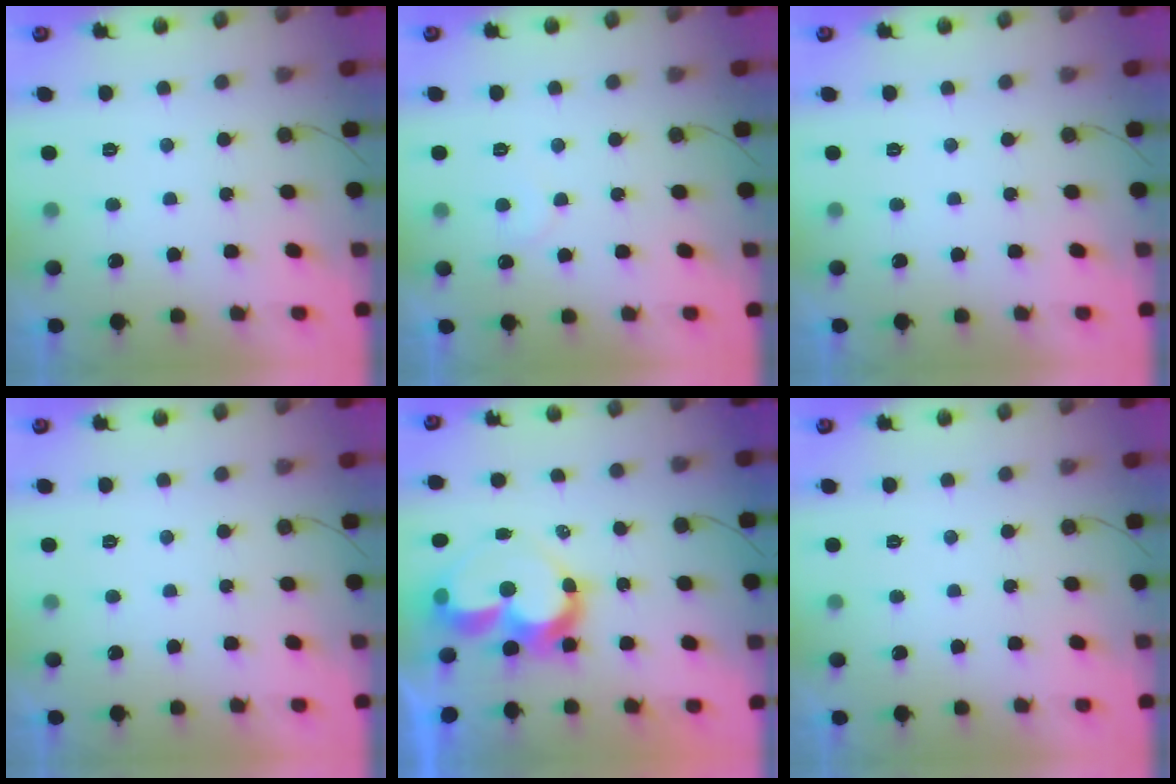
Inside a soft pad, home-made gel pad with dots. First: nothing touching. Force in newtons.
{"total": 4.9, "press": 4.9, "slide": 0.4}
{"total": 0.0}
{"total": 1.8, "press": 1.8, "slide": 0.0}
{"total": 11.7, "press": 11.7, "slide": 0.8}
{"total": 0.0}